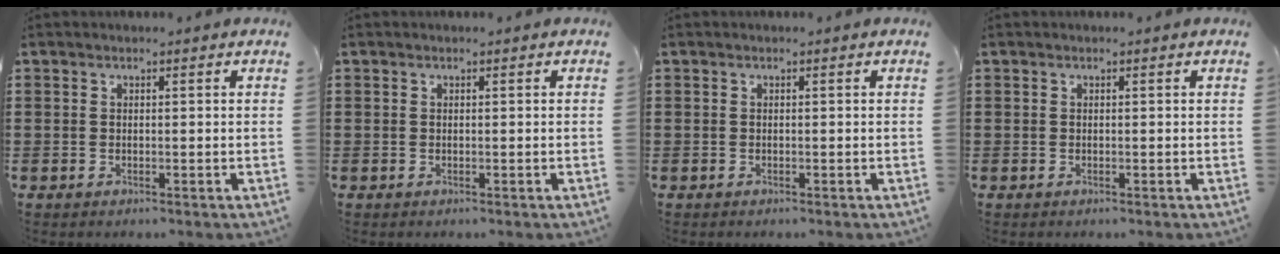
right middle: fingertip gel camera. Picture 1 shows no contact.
{"total": 0.0}
{"total": 0.0}
{"total": 0.0}